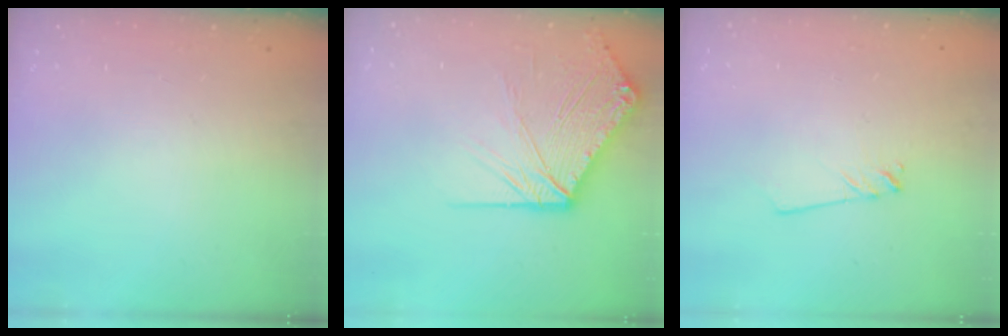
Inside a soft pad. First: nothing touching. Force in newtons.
{"total": 13.6, "press": 13.5, "slide": 1.4}
{"total": 2.6, "press": 2.5, "slide": 0.2}